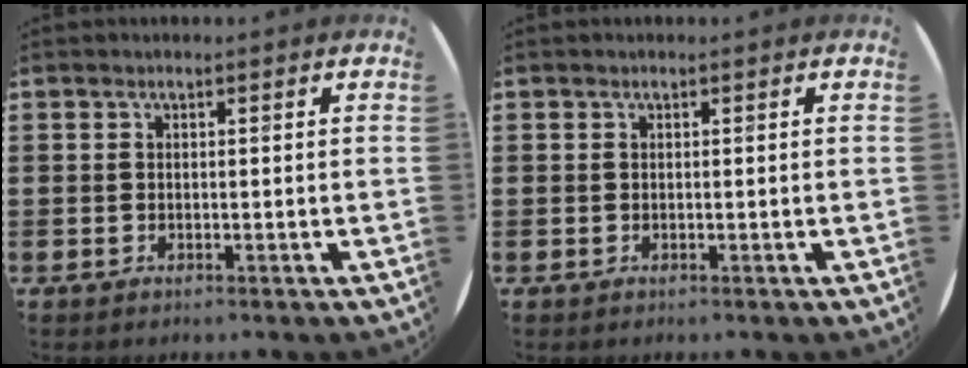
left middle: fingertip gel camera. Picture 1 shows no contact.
{"total": 0.0}